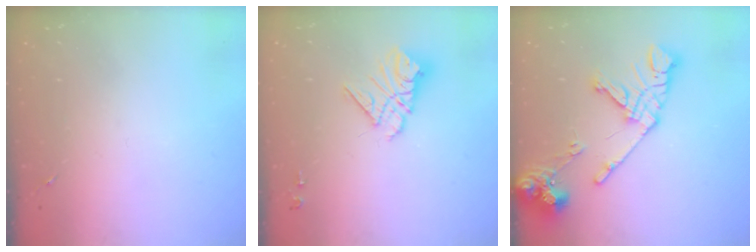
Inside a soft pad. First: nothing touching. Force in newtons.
{"total": 12.7, "press": 12.6, "slide": 1.1}
{"total": 17.0, "press": 16.9, "slide": 2.2}